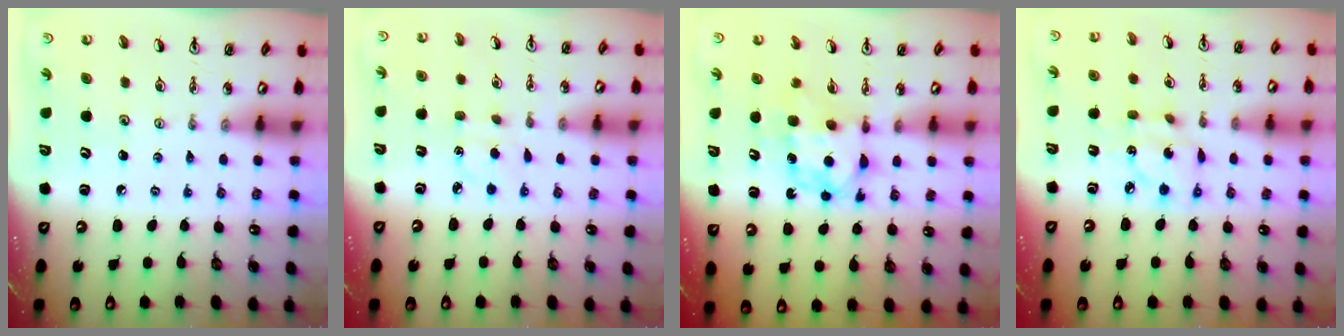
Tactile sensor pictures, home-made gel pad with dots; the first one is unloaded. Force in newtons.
{"total": 2.7, "press": 2.7, "slide": 0.4}
{"total": 6.6, "press": 6.6, "slide": 0.4}
{"total": 7.5, "press": 7.5, "slide": 0.2}